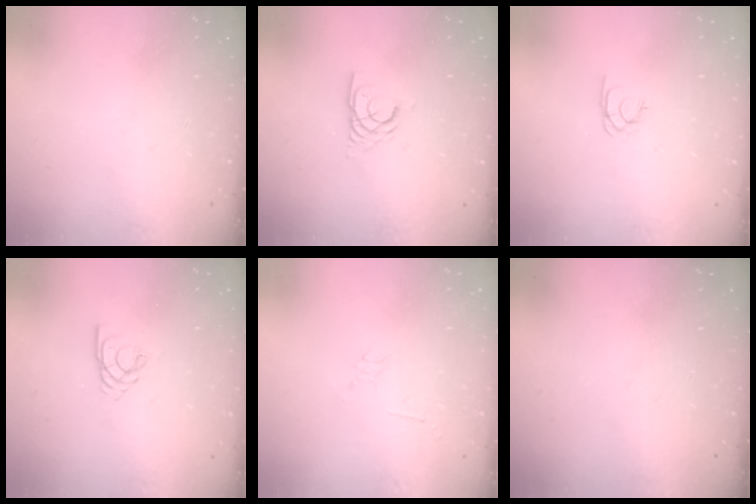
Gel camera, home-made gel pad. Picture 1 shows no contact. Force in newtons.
{"total": 5.0, "press": 5.0, "slide": 0.5}
{"total": 1.8, "press": 1.8, "slide": 0.3}
{"total": 2.6, "press": 2.6, "slide": 0.3}
{"total": 2.3, "press": 2.3, "slide": 0.4}
{"total": 0.0}